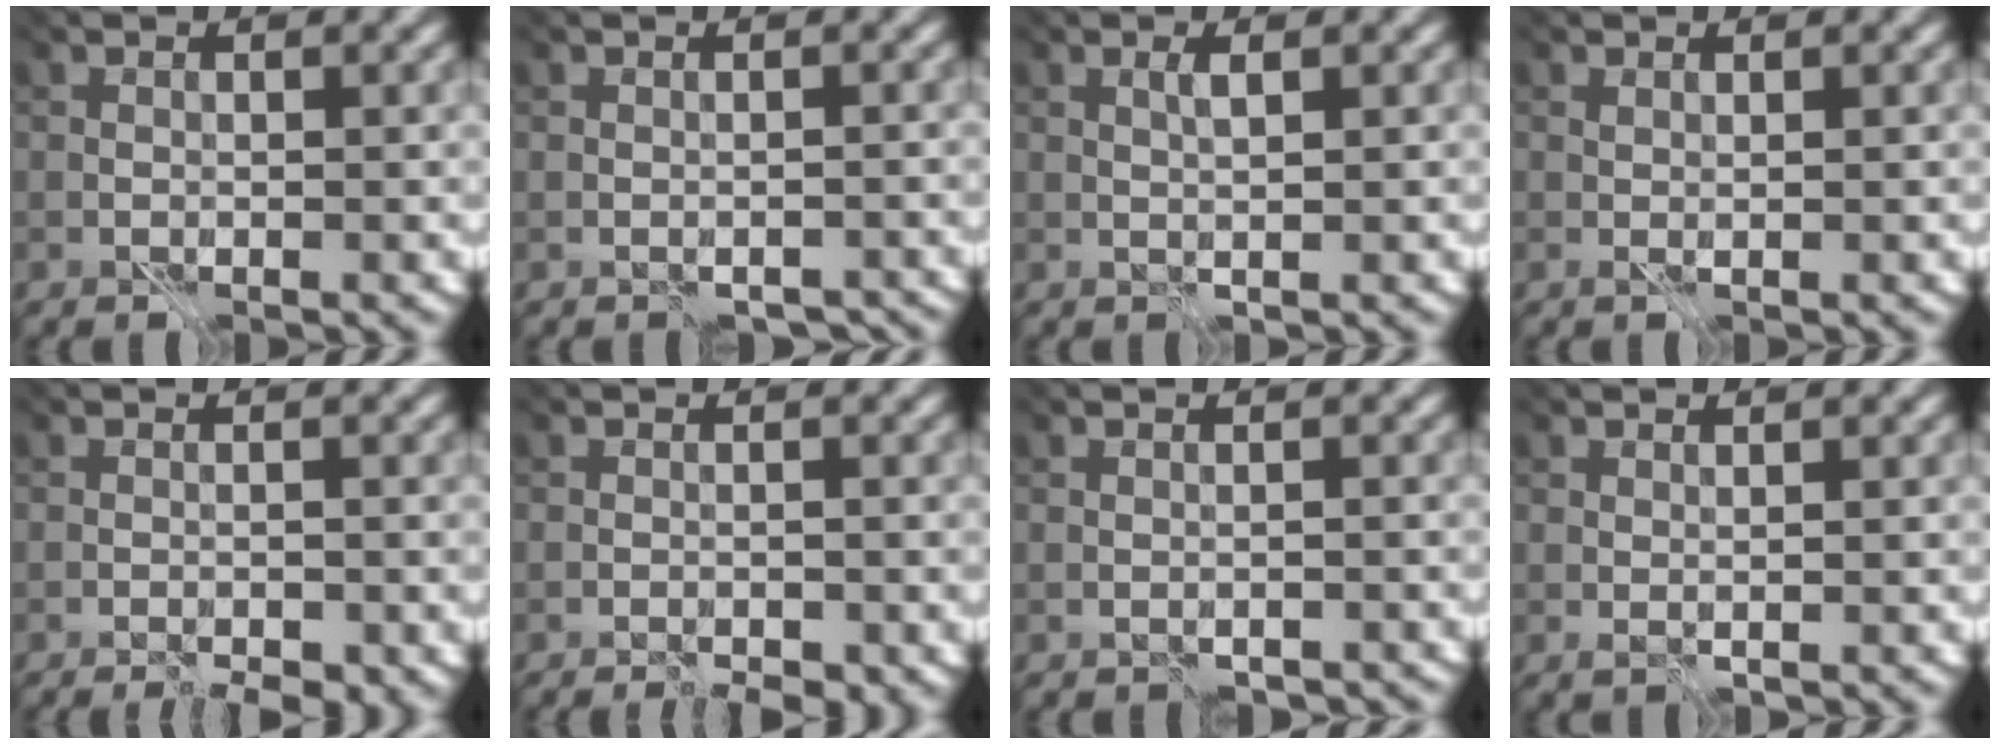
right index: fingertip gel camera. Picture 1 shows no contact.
{"total": 0.8, "force": [-0.7, 0.1, -0.5], "torque": [0.022, 0.002, -0.008]}
{"total": 0.9, "force": [-0.2, -0.6, 0.6], "torque": [-0.006, 0.007, 0.009]}
{"total": 0.9, "force": [0.9, 0.0, 0.3], "torque": [-0.009, 0.001, 0.016]}
{"total": 2.7, "force": [-2.1, 0.7, 1.5], "torque": [-0.006, 0.005, -0.018]}
{"total": 2.2, "force": [-1.8, 0.4, 1.1], "torque": [-0.003, 0.003, -0.017]}
{"total": 0.9, "force": [-0.6, -0.1, -0.6], "torque": [0.021, 0.003, -0.009]}
{"total": 0.9, "force": [0.8, 0.0, 0.3], "torque": [-0.009, 0.002, 0.017]}